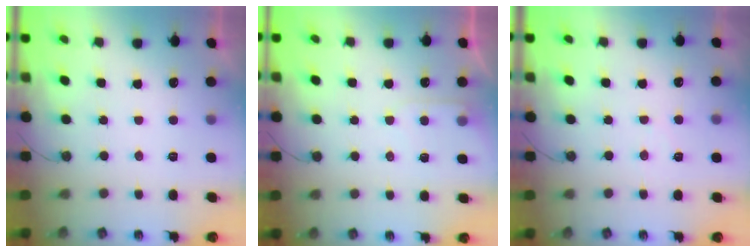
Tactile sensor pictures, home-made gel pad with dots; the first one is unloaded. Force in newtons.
{"total": 5.4, "press": 5.4, "slide": 0.8}
{"total": 3.3, "press": 3.2, "slide": 0.5}